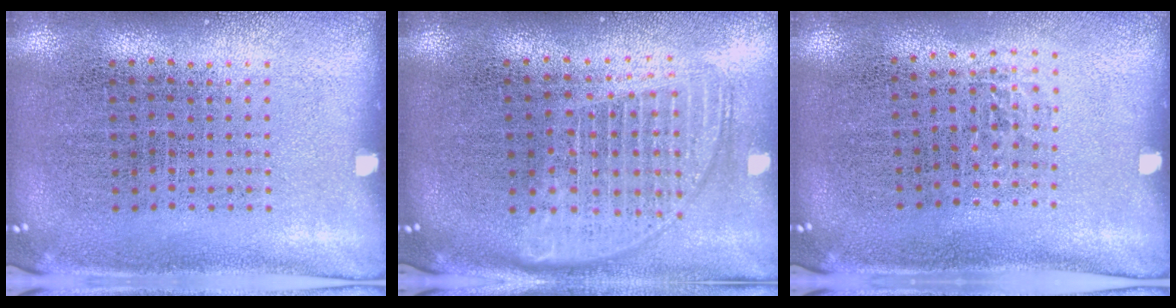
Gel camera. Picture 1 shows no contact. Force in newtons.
{"total": 1.7, "press": 1.4, "slide": 0.9}
{"total": 0.6, "press": 0.5, "slide": 0.5}